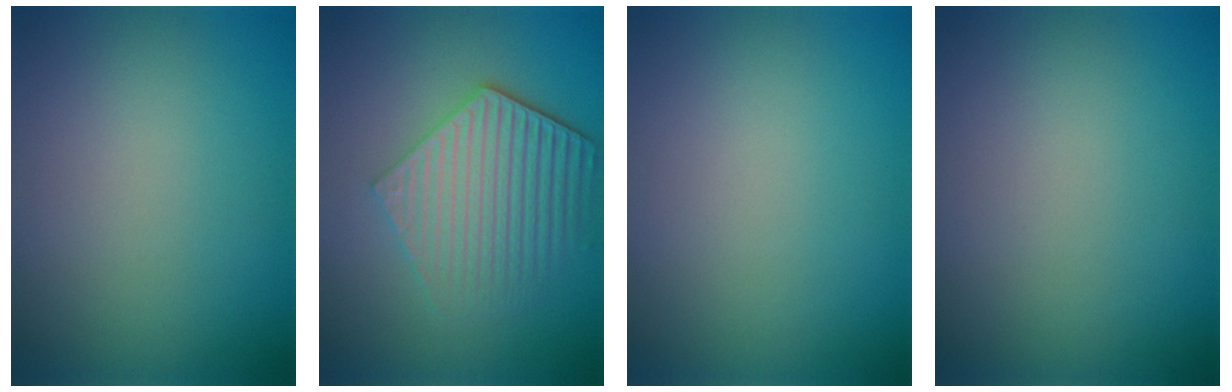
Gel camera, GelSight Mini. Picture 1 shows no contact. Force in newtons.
{"total": 5.6, "press": 4.3, "slide": 3.6}
{"total": 0.0}
{"total": 0.0}